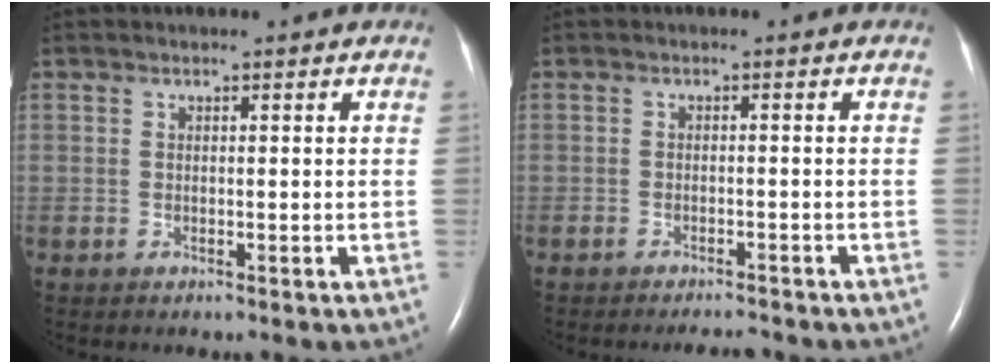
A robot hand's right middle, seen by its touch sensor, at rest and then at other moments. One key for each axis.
{"total": 2.9, "fx": -2.7, "fy": 0.4, "fz": 0.8, "tx": -0.014, "ty": -0.007, "tz": -0.038}